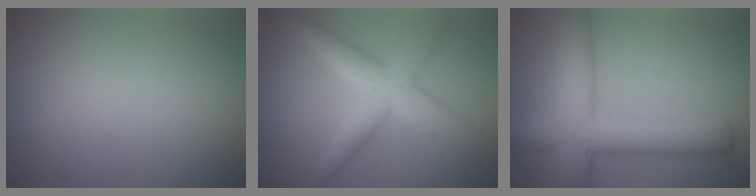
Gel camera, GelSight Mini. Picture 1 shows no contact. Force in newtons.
{"total": 5.0, "press": 5.0, "slide": 0.3}
{"total": 7.7, "press": 7.7, "slide": 0.2}